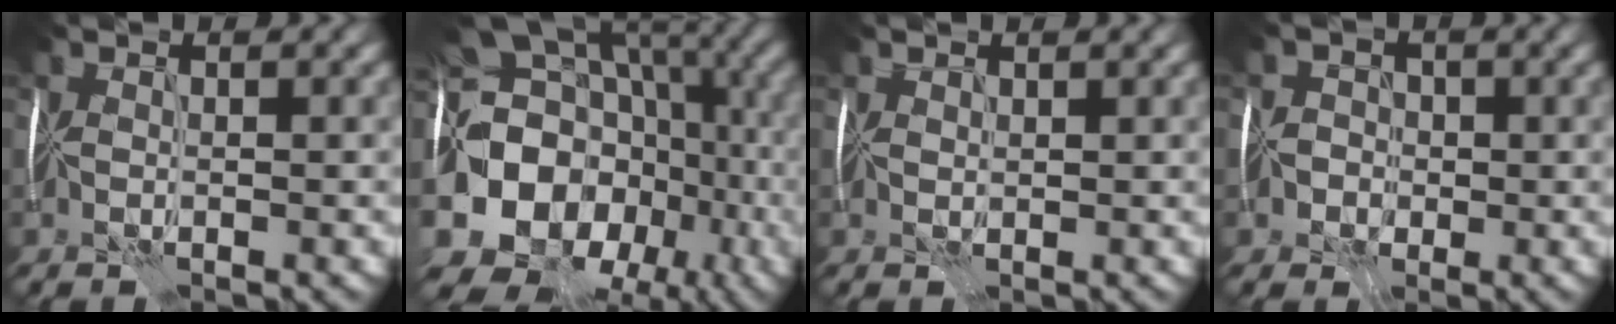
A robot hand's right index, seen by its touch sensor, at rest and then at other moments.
{"total": 18.8, "force": [-4.3, 14.3, 11.4], "torque": [-0.168, 0.005, -0.049]}
{"total": 1.0, "force": [0.8, 0.5, 0.1], "torque": [-0.006, 0.006, 0.012]}
{"total": 2.6, "force": [-1.6, 2.1, 0.1], "torque": [0.034, 0.007, -0.042]}